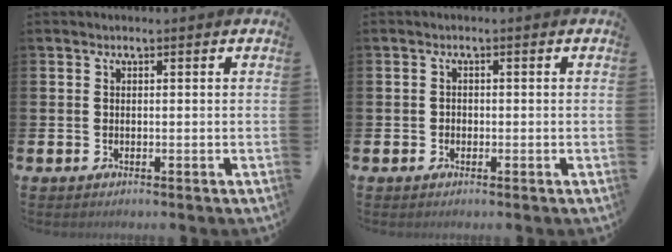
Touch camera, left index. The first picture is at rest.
{"total": 0.9, "force": [-0.4, 0.8, 0.2], "torque": [-0.002, 0.003, -0.010]}